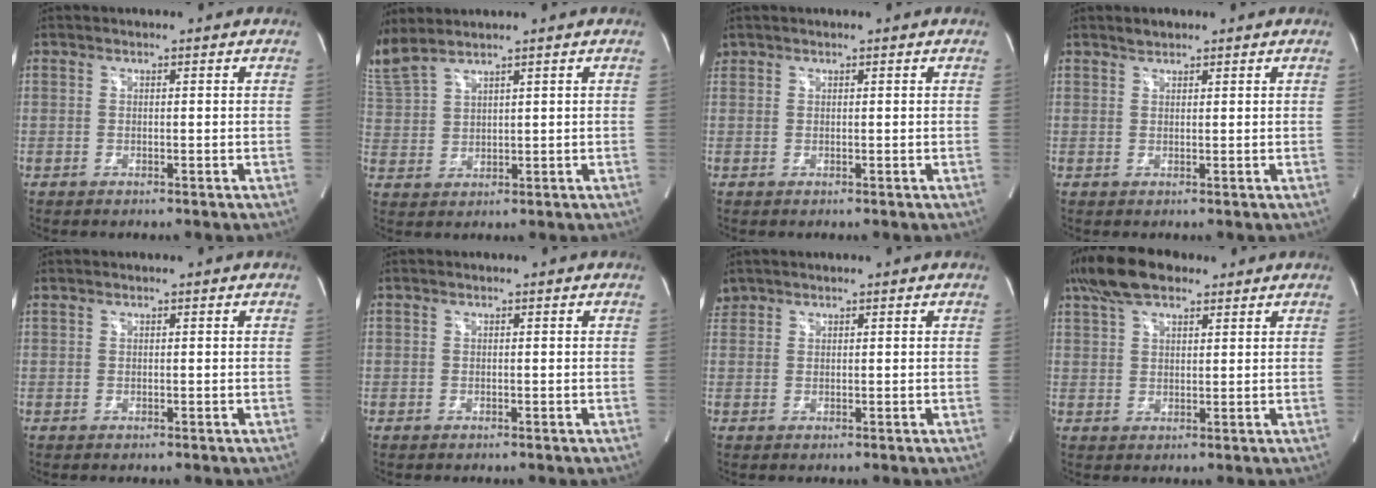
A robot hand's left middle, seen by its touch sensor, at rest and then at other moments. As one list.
[{"total": 6.8, "force": [6.1, 0.4, 2.9], "torque": [-0.090, 0.012, 0.142]}, {"total": 0.8, "force": [0.6, 0.5, 0.0], "torque": [0.000, 0.014, 0.011]}, {"total": 1.3, "force": [1.1, 0.5, 0.3], "torque": [-0.008, 0.003, 0.020]}, {"total": 0.0}, {"total": 0.0}, {"total": 1.8, "force": [1.5, 1.0, -0.1], "torque": [0.002, 0.015, 0.029]}, {"total": 8.8, "force": [6.3, 3.5, 5.0], "torque": [-0.103, 0.027, 0.116]}]